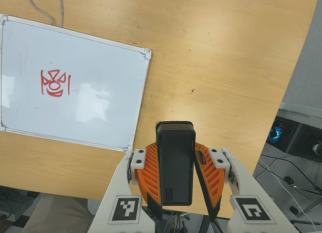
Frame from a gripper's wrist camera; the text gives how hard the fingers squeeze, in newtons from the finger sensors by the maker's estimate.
{"total": 6.5, "left": 5.3, "right": 7.8}